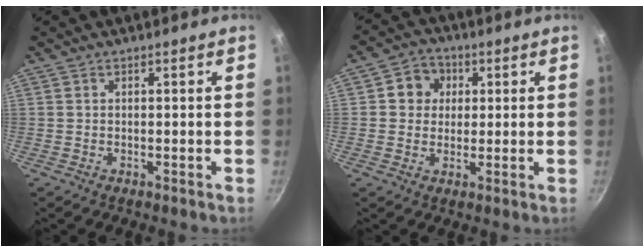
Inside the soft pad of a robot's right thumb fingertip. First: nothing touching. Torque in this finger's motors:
{"motor_torque": [0.56, 0.48, 0.46, 0.19, -0.01]}